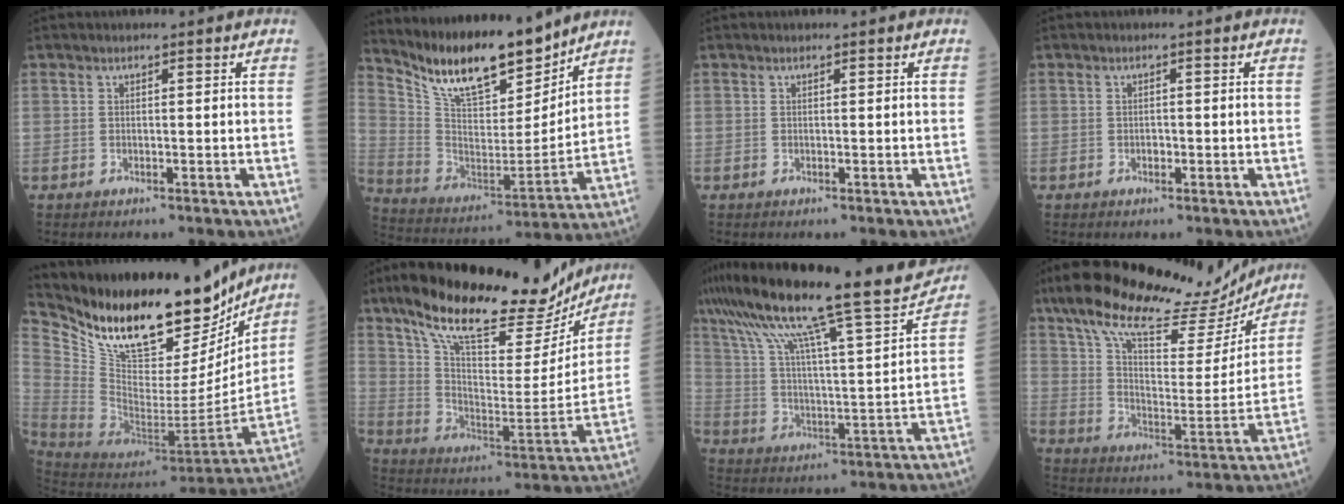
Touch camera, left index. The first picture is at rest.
{"total": 16.1, "force": [13.8, 3.8, 7.3], "torque": [-0.134, -0.004, 0.255]}
{"total": 0.0}
{"total": 0.9, "force": [-0.4, 0.6, 0.5], "torque": [-0.008, 0.003, -0.008]}
{"total": 26.7, "force": [21.4, 8.2, 13.9], "torque": [-0.246, -0.014, 0.347]}
{"total": 23.8, "force": [19.5, 6.6, 11.9], "torque": [-0.194, 0.003, 0.292]}
{"total": 25.4, "force": [20.9, 1.4, 14.4], "torque": [-0.267, -0.005, 0.316]}
{"total": 24.0, "force": [20.0, 5.9, 11.9], "torque": [-0.194, 0.022, 0.289]}